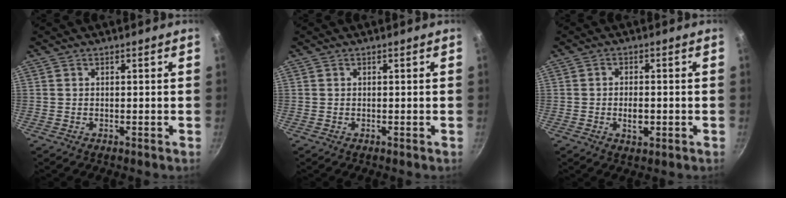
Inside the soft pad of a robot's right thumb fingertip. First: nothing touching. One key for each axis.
{"total": 0.0}
{"total": 3.9, "fx": -0.9, "fy": 2.1, "fz": 3.2, "tx": -0.050, "ty": 0.007, "tz": -0.014}